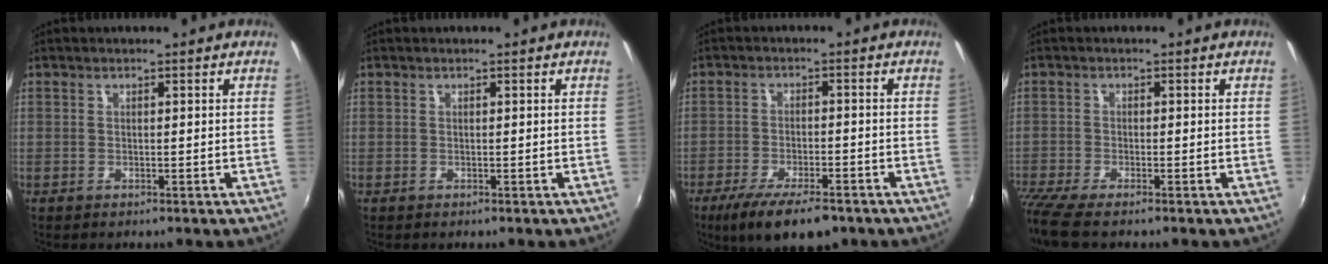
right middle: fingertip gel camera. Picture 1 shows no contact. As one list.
[{"total": 0.0}, {"total": 11.7, "force": [-8.2, 3.5, 7.5], "torque": [-0.159, -0.030, -0.134]}, {"total": 5.9, "force": [-4.9, 0.4, 3.3], "torque": [-0.087, -0.030, -0.091]}]